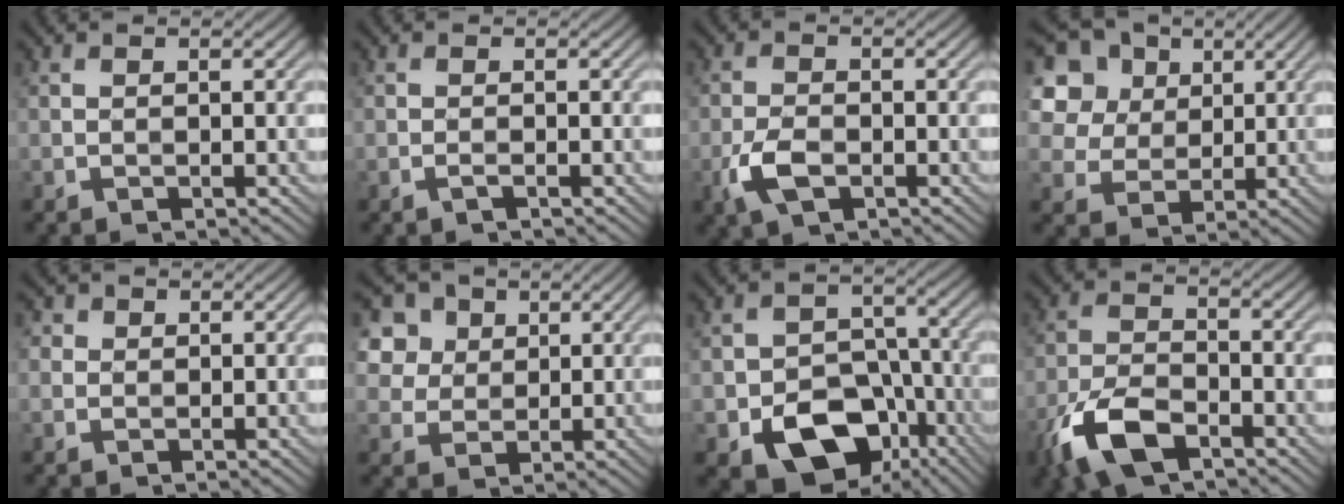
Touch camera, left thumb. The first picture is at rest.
{"total": 0.7, "force": [-0.4, -0.2, 0.5], "torque": [-0.013, 0.005, -0.010]}
{"total": 4.3, "force": [-1.8, 2.2, 3.2], "torque": [-0.075, 0.000, -0.041]}
{"total": 13.2, "force": [6.2, 9.9, 6.1], "torque": [-0.185, 0.031, 0.130]}
{"total": 1.9, "force": [0.7, 1.7, 0.5], "torque": [-0.020, 0.005, 0.006]}
{"total": 6.8, "force": [3.3, 5.4, 2.4], "torque": [-0.112, 0.005, 0.067]}
{"total": 12.1, "force": [-6.2, 8.1, 6.5], "torque": [-0.106, -0.020, -0.107]}
{"total": 8.9, "force": [-5.4, 3.8, 5.9], "torque": [-0.133, -0.005, -0.118]}